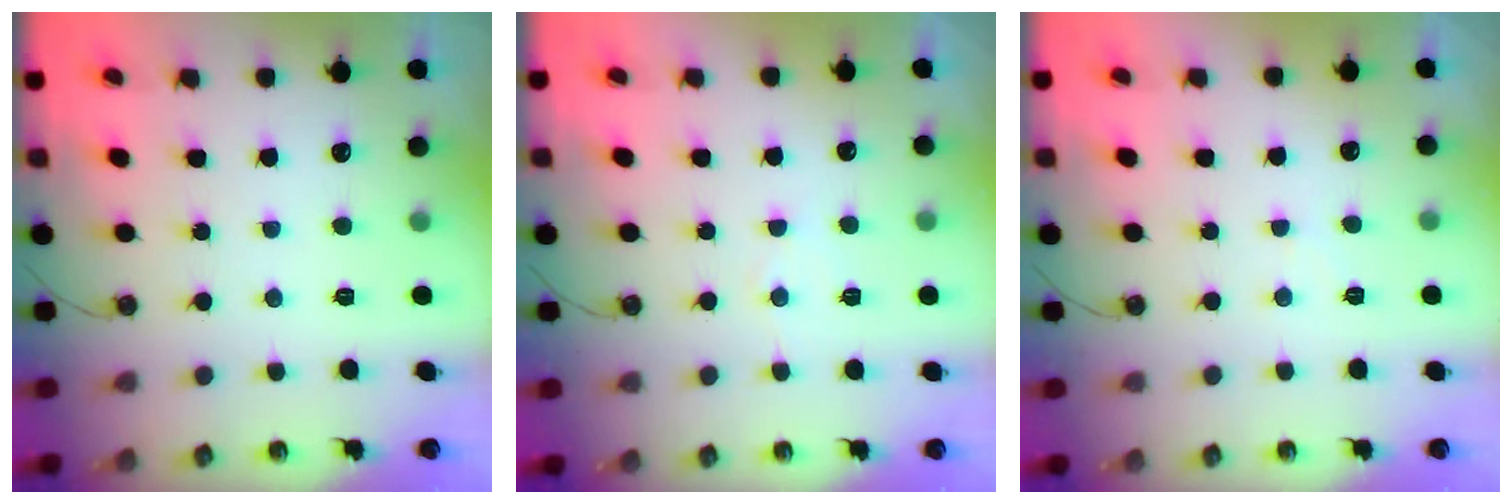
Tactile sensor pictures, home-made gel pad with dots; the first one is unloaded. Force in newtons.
{"total": 5.3, "press": 5.3, "slide": 0.5}
{"total": 3.8, "press": 3.7, "slide": 0.6}